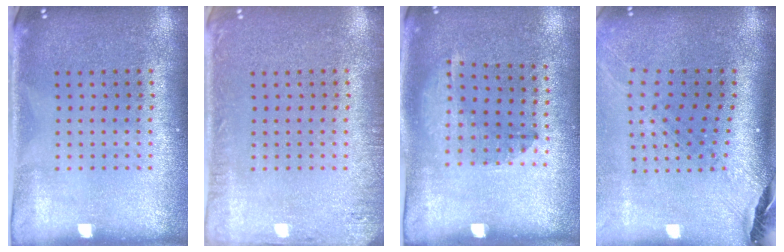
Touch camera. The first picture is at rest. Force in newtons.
{"total": 1.7, "press": 1.7, "slide": 0.2}
{"total": 1.3, "press": 0.9, "slide": 1.0}
{"total": 1.8, "press": 1.5, "slide": 0.9}